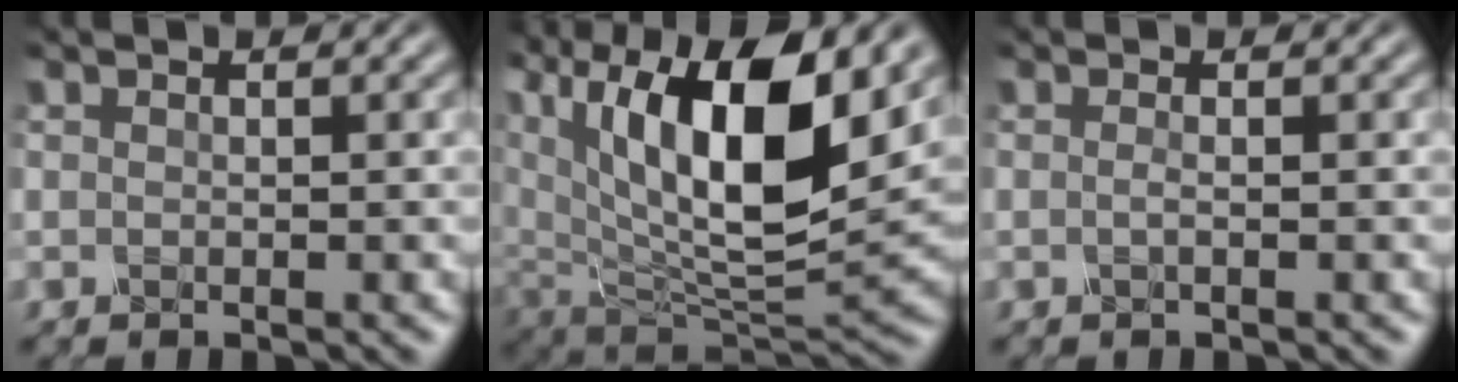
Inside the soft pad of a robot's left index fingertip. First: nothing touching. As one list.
[{"total": 15.5, "force": [6.0, 7.2, 12.3], "torque": [-0.219, 0.005, 0.109]}, {"total": 0.8, "force": [-0.4, 0.1, 0.6], "torque": [-0.014, 0.001, -0.010]}]